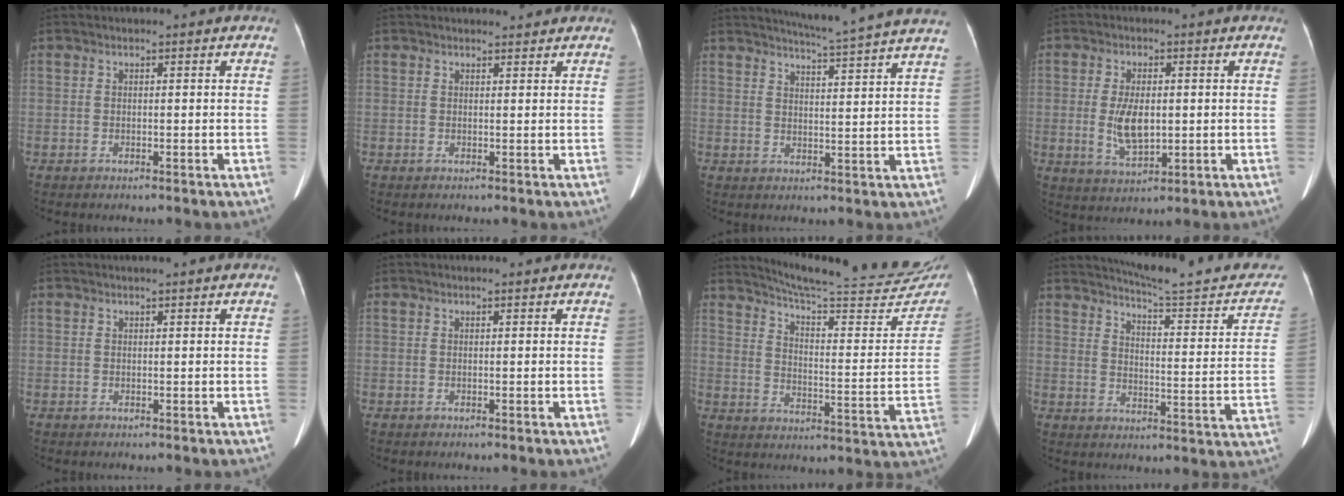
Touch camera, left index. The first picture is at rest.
{"total": 1.7, "force": [1.5, 0.8, 0.0], "torque": [0.002, 0.011, 0.018]}
{"total": 13.7, "force": [12.5, -1.7, 5.3], "torque": [-0.089, -0.028, 0.151]}
{"total": 6.5, "force": [-0.2, 2.9, 5.8], "torque": [-0.120, -0.003, 0.002]}
{"total": 0.7, "force": [0.6, 0.1, 0.3], "torque": [-0.008, 0.013, 0.010]}
{"total": 0.6, "force": [0.5, 0.0, 0.2], "torque": [-0.005, 0.006, 0.007]}
{"total": 26.0, "force": [23.6, 1.9, 10.8], "torque": [-0.156, -0.078, 0.295]}
{"total": 20.4, "force": [18.5, 2.2, 8.3], "torque": [-0.104, -0.046, 0.228]}